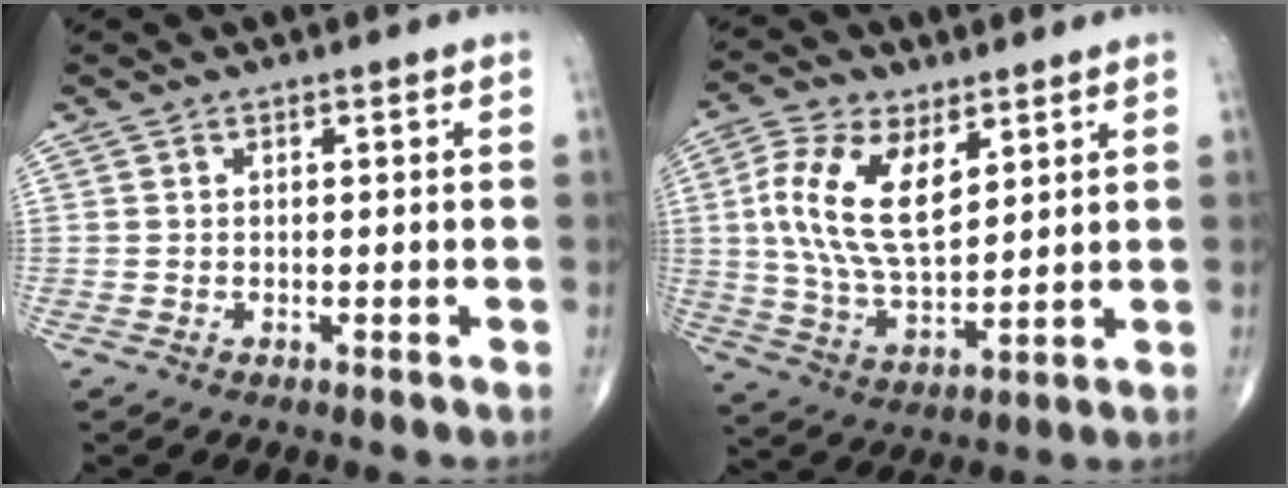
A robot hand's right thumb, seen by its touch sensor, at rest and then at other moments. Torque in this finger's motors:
{"motor_torque": [1.61, 1.74, 0.26, 0.10, 0.19]}